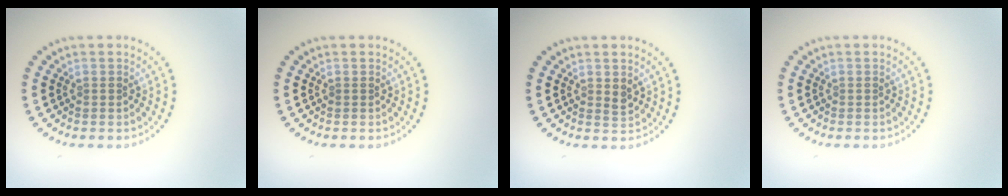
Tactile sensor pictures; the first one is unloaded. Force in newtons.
{"total": 0.0}
{"total": 1.0, "press": 1.0, "slide": 0.3}
{"total": 0.0}